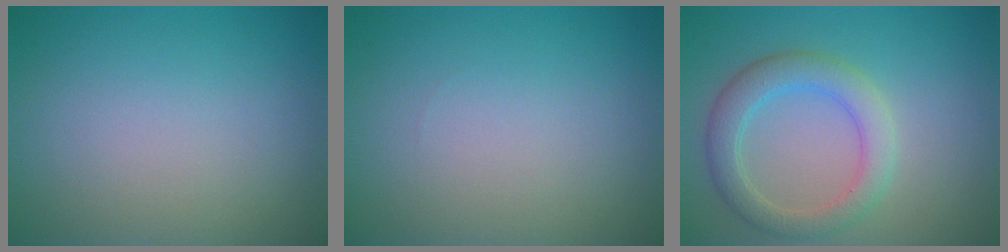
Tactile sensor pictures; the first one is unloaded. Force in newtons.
{"total": 0.0}
{"total": 3.8, "press": 3.8, "slide": 0.3}